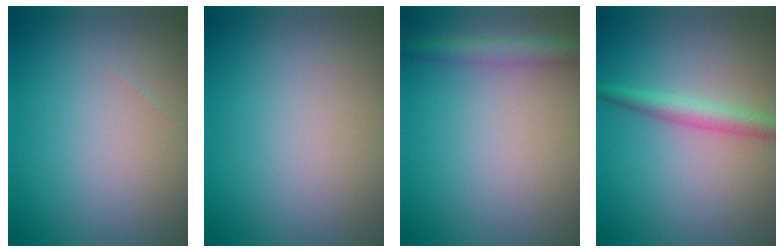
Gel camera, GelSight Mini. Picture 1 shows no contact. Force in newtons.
{"total": 0.0}
{"total": 2.7, "press": 2.7, "slide": 0.1}
{"total": 2.4, "press": 2.4, "slide": 0.0}